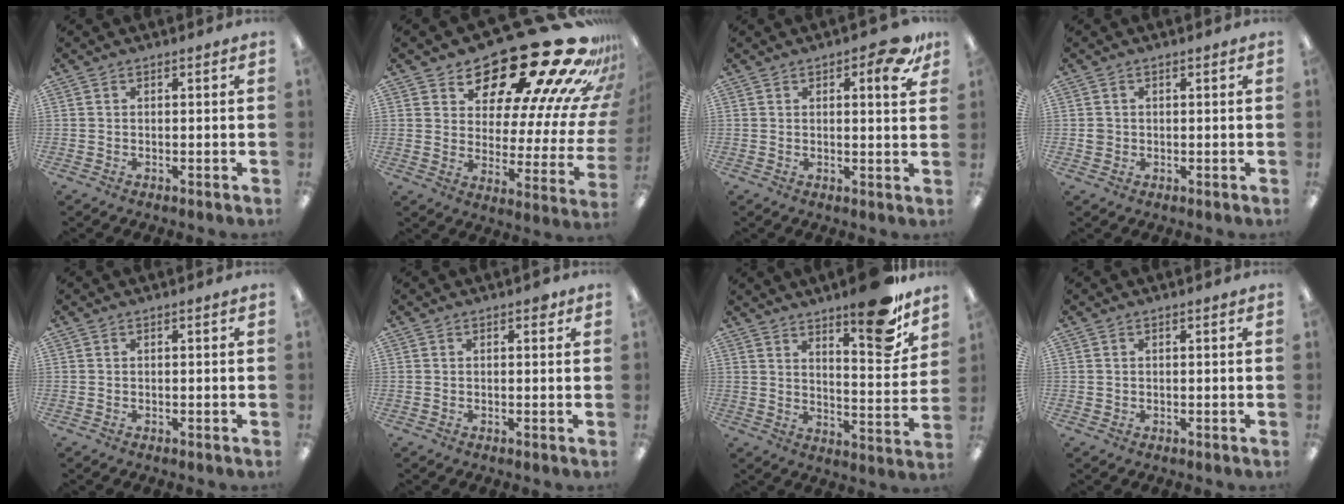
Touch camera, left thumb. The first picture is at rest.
{"total": 28.7, "force": [20.6, 9.8, 17.4], "torque": [-0.211, -0.169, 0.350]}
{"total": 7.1, "force": [4.0, 2.7, 5.1], "torque": [-0.061, -0.015, 0.061]}
{"total": 1.8, "force": [0.0, 1.8, 0.5], "torque": [-0.011, 0.004, -0.001]}
{"total": 0.0}
{"total": 1.5, "force": [0.8, 0.8, 1.0], "torque": [-0.005, -0.003, 0.011]}
{"total": 14.9, "force": [11.1, 4.2, 9.0], "torque": [-0.101, -0.086, 0.178]}
{"total": 0.6, "force": [0.3, 0.5, 0.0], "torque": [0.000, 0.004, 0.004]}